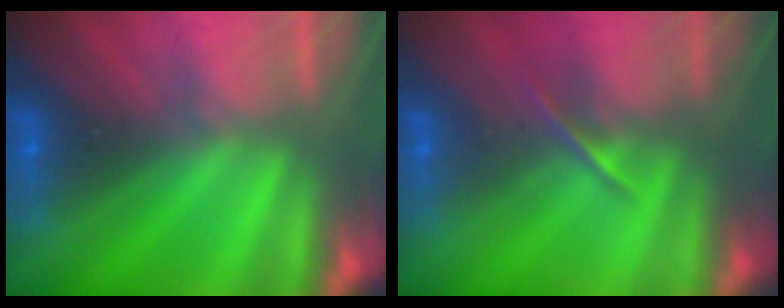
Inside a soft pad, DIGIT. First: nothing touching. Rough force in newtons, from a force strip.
{"total": 1.4}